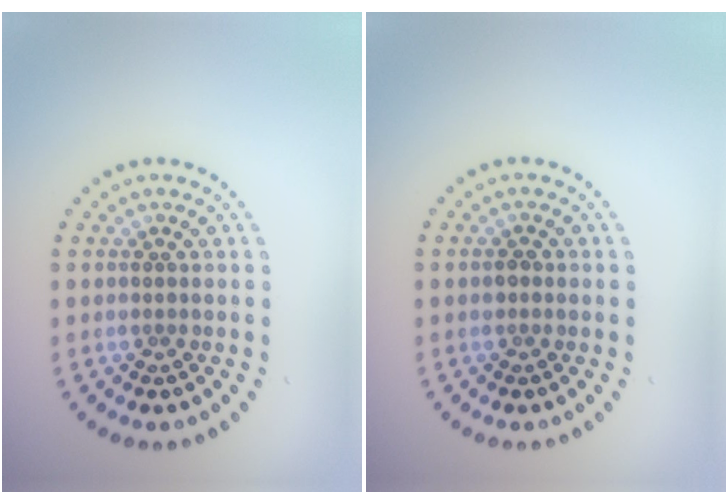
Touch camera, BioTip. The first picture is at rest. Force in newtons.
{"total": 0.8, "press": 0.8, "slide": 0.3}